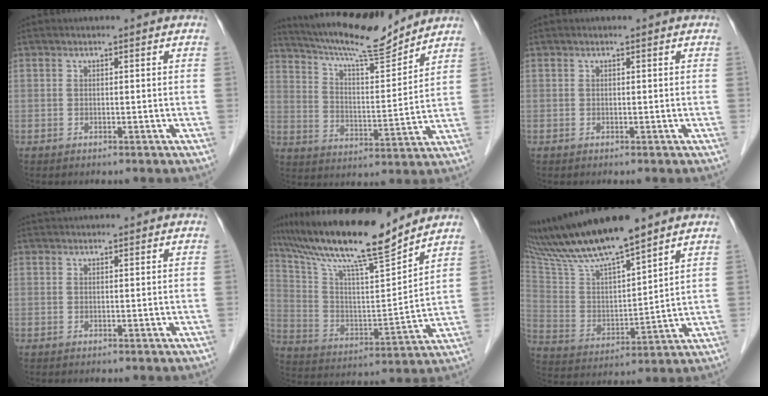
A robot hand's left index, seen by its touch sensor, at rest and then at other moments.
{"total": 14.8, "force": [13.6, 1.3, 5.8], "torque": [-0.107, 0.000, 0.222]}
{"total": 0.0}
{"total": 1.6, "force": [1.6, 0.2, 0.3], "torque": [-0.008, 0.026, 0.031]}
{"total": 18.3, "force": [15.7, 0.3, 9.4], "torque": [-0.173, 0.001, 0.271]}
{"total": 17.3, "force": [14.8, 1.2, 8.9], "torque": [-0.171, 0.012, 0.279]}